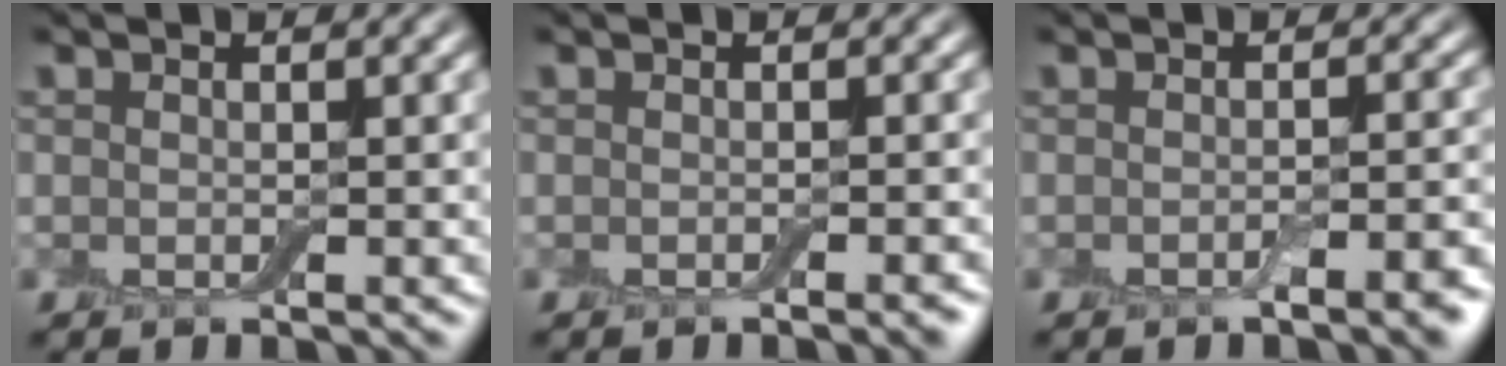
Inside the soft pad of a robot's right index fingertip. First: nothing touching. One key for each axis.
{"total": 1.2, "fx": -0.7, "fy": 0.2, "fz": 1.0, "tx": -0.008, "ty": 0.001, "tz": -0.011}
{"total": 2.4, "fx": -1.3, "fy": 0.5, "fz": 2.0, "tx": -0.026, "ty": 0.000, "tz": -0.022}